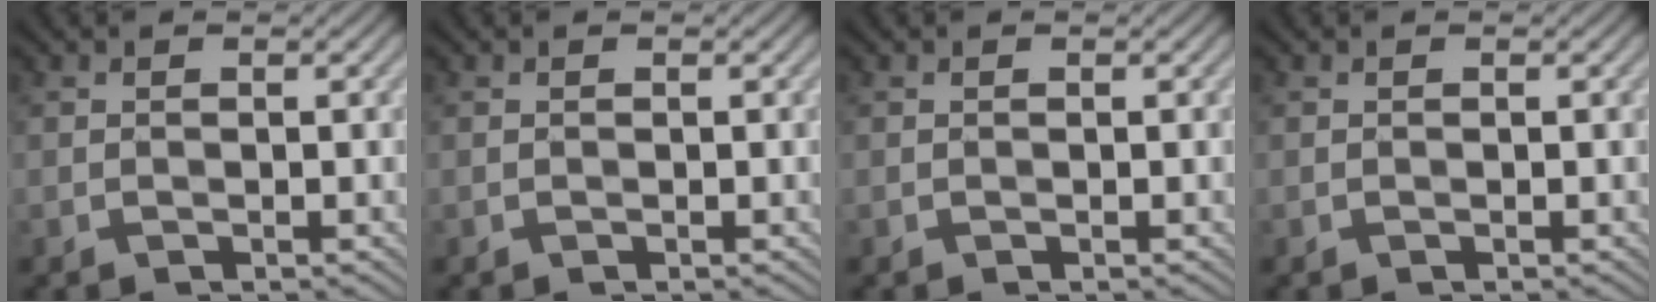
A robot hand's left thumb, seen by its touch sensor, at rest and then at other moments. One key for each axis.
{"total": 0.0}
{"total": 0.0}
{"total": 0.0}